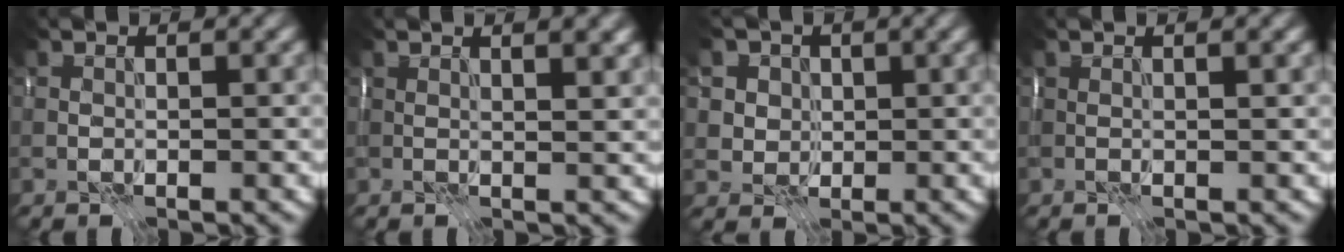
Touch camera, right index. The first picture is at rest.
{"total": 4.0, "force": [2.1, 1.3, 3.1], "torque": [-0.024, 0.016, 0.013]}
{"total": 5.1, "force": [2.3, 4.2, 1.9], "torque": [-0.039, 0.004, 0.033]}
{"total": 1.4, "force": [0.7, 0.2, 1.2], "torque": [-0.009, -0.001, 0.004]}